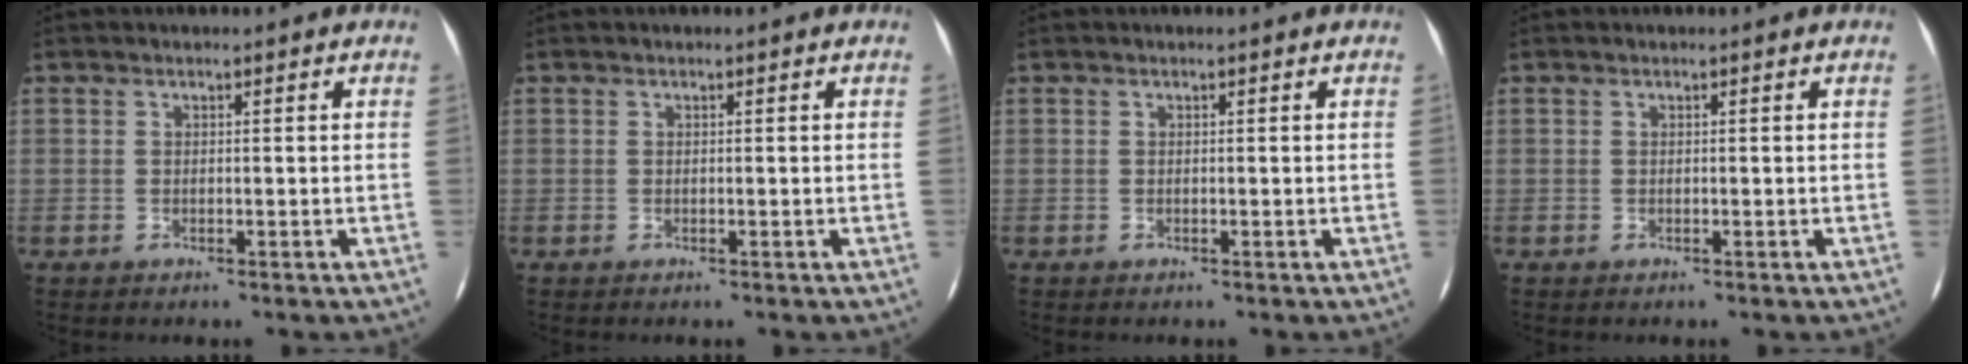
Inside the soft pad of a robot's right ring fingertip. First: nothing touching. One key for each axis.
{"total": 0.0}
{"total": 0.0}
{"total": 0.0}